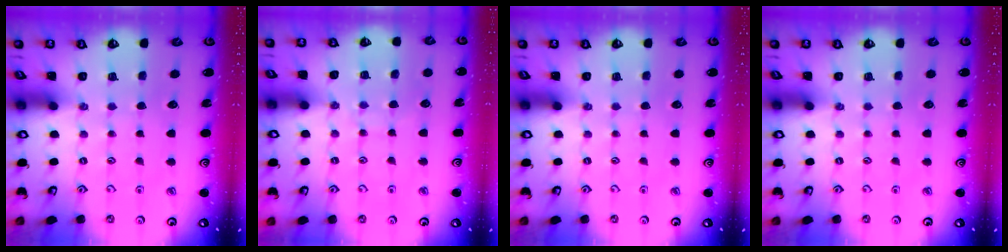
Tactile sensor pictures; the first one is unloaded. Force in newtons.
{"total": 6.2, "press": 6.2, "slide": 0.7}
{"total": 0.0}
{"total": 0.0}